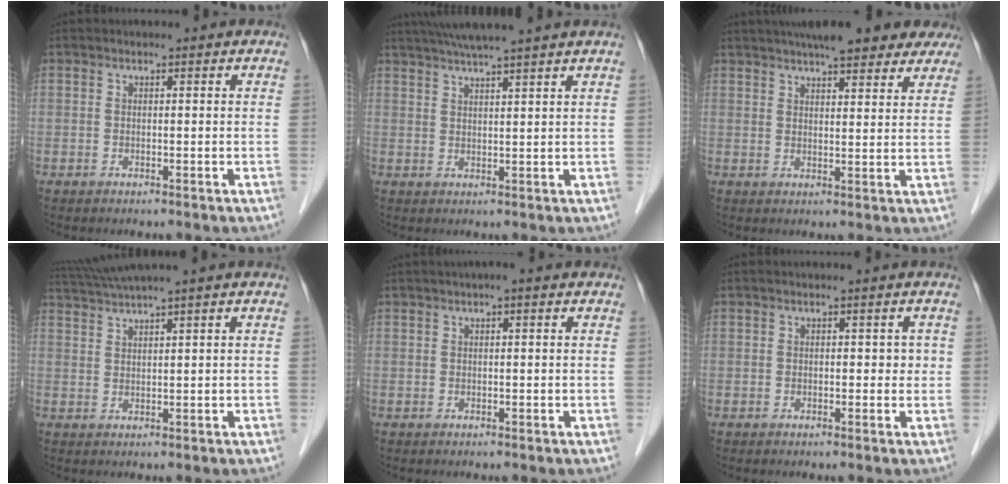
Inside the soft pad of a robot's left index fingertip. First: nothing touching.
{"total": 8.4, "force": [7.2, -1.5, 4.1], "torque": [-0.064, 0.022, 0.101]}
{"total": 15.8, "force": [13.1, 3.9, 8.1], "torque": [-0.115, 0.035, 0.164]}
{"total": 4.2, "force": [3.3, -1.6, 1.9], "torque": [-0.048, 0.010, 0.073]}
{"total": 1.5, "force": [0.7, 0.3, 1.3], "torque": [-0.023, 0.009, 0.006]}
{"total": 2.0, "force": [0.0, 1.3, 1.5], "torque": [-0.015, 0.008, -0.002]}